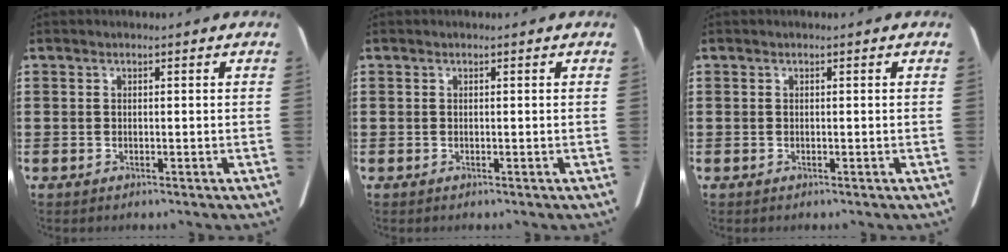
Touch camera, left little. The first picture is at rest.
{"total": 0.0}
{"total": 0.0}